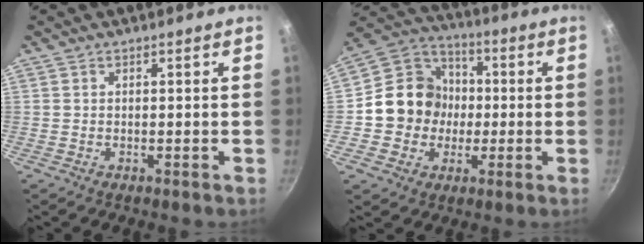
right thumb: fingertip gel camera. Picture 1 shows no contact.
{"total": 13.6, "force": [-1.0, 12.4, 5.4], "torque": [-0.057, 0.030, -0.030]}